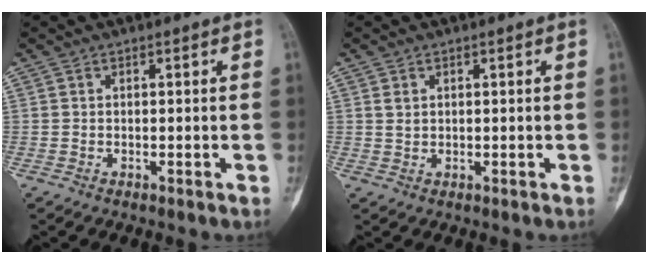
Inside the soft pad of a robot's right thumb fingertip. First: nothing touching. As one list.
[{"total": 1.4, "force": [0.6, 1.1, 0.8], "torque": [-0.009, -0.002, 0.015]}]